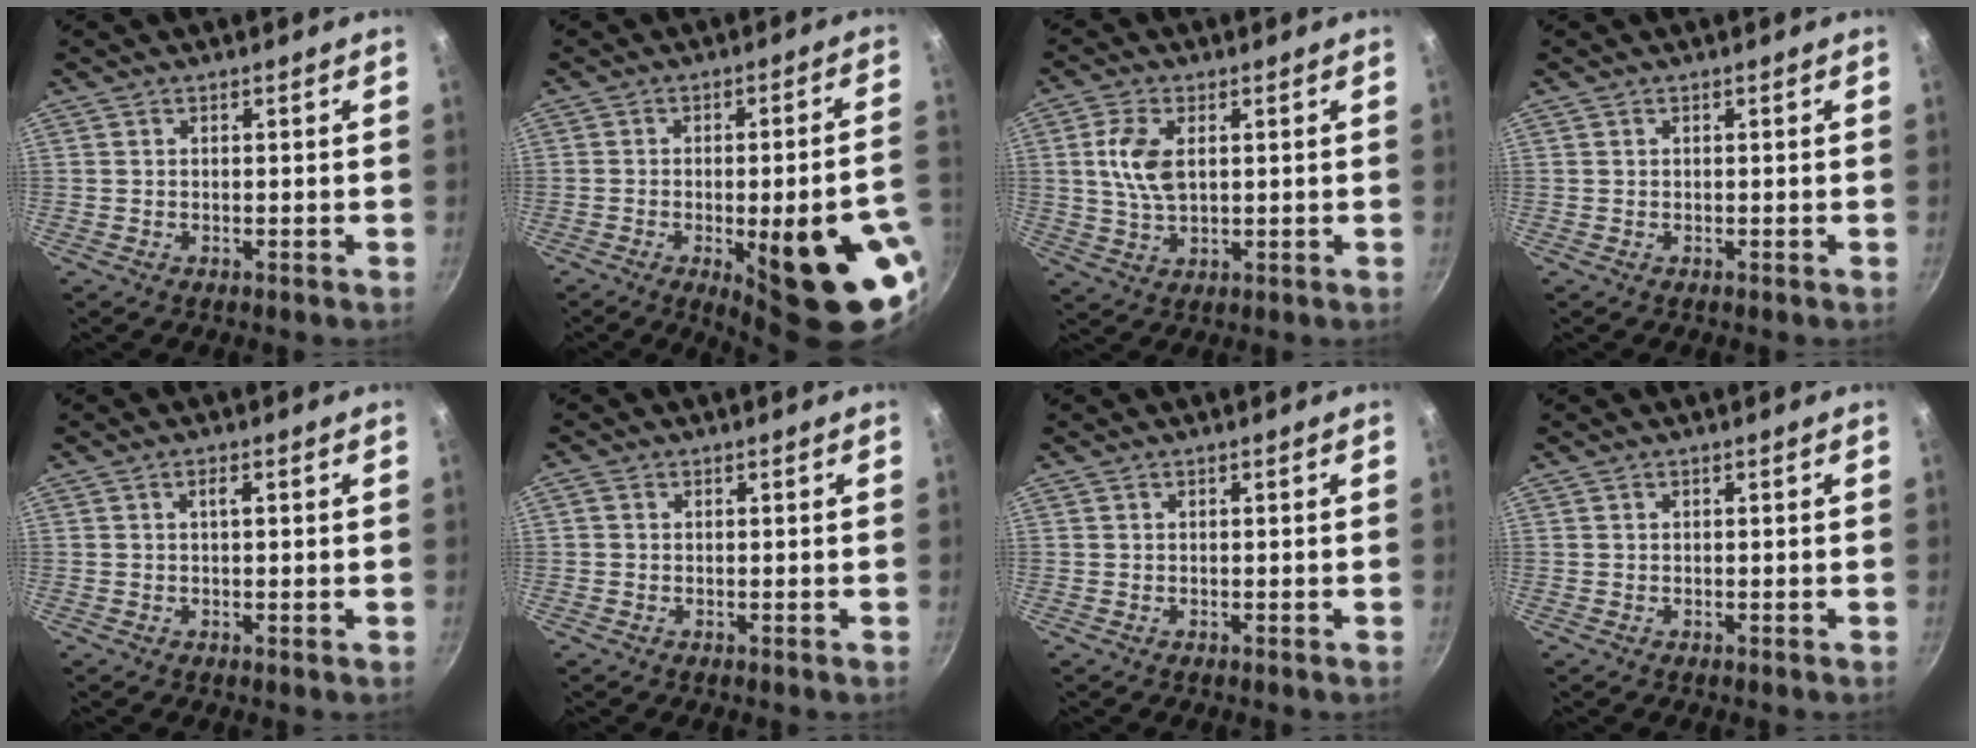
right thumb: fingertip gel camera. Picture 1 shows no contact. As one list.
[{"total": 21.6, "force": [-7.7, 5.8, 19.3], "torque": [-0.208, 0.019, -0.091]}, {"total": 7.6, "force": [1.6, 4.2, 6.2], "torque": [-0.118, -0.001, 0.030]}, {"total": 0.0}, {"total": 1.7, "force": [0.3, 0.5, 1.6], "torque": [-0.028, 0.001, 0.004]}, {"total": 0.8, "force": [0.0, 0.6, 0.5], "torque": [-0.011, 0.004, -0.001]}, {"total": 0.0}, {"total": 0.0}]